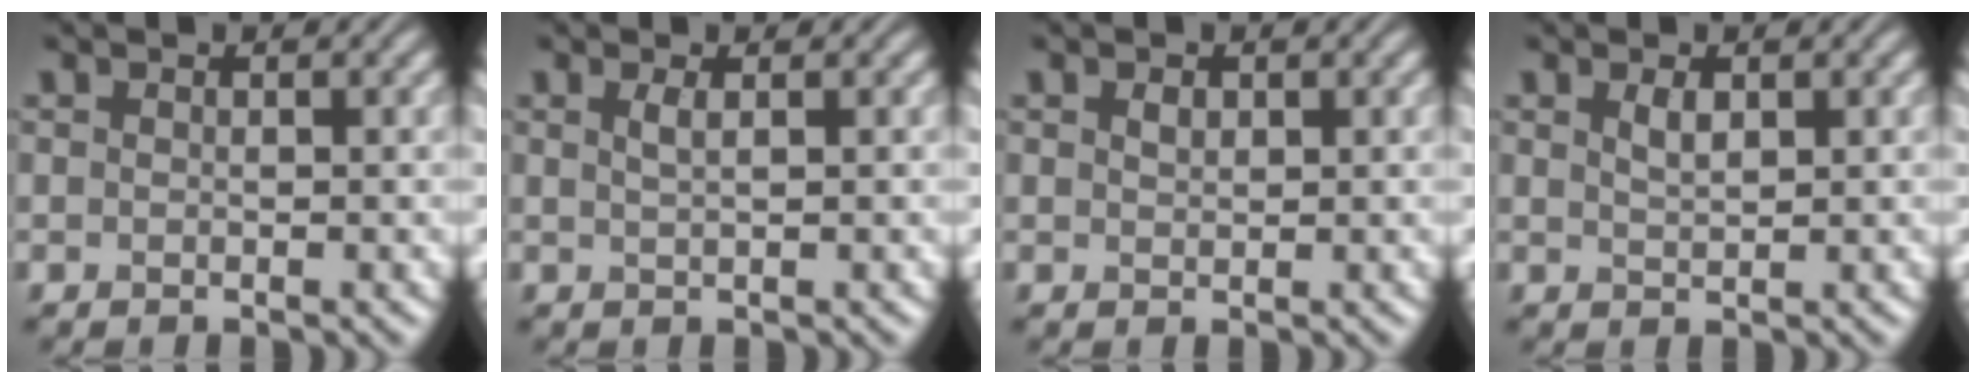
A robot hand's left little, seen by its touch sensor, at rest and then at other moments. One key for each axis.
{"total": 1.2, "fx": 0.5, "fy": 0.4, "fz": 1.0, "tx": -0.018, "ty": 0.002, "tz": 0.007}
{"total": 0.9, "fx": 0.5, "fy": 0.6, "fz": 0.6, "tx": -0.012, "ty": 0.000, "tz": 0.009}
{"total": 1.3, "fx": 0.7, "fy": 0.5, "fz": 1.0, "tx": -0.023, "ty": 0.001, "tz": 0.016}